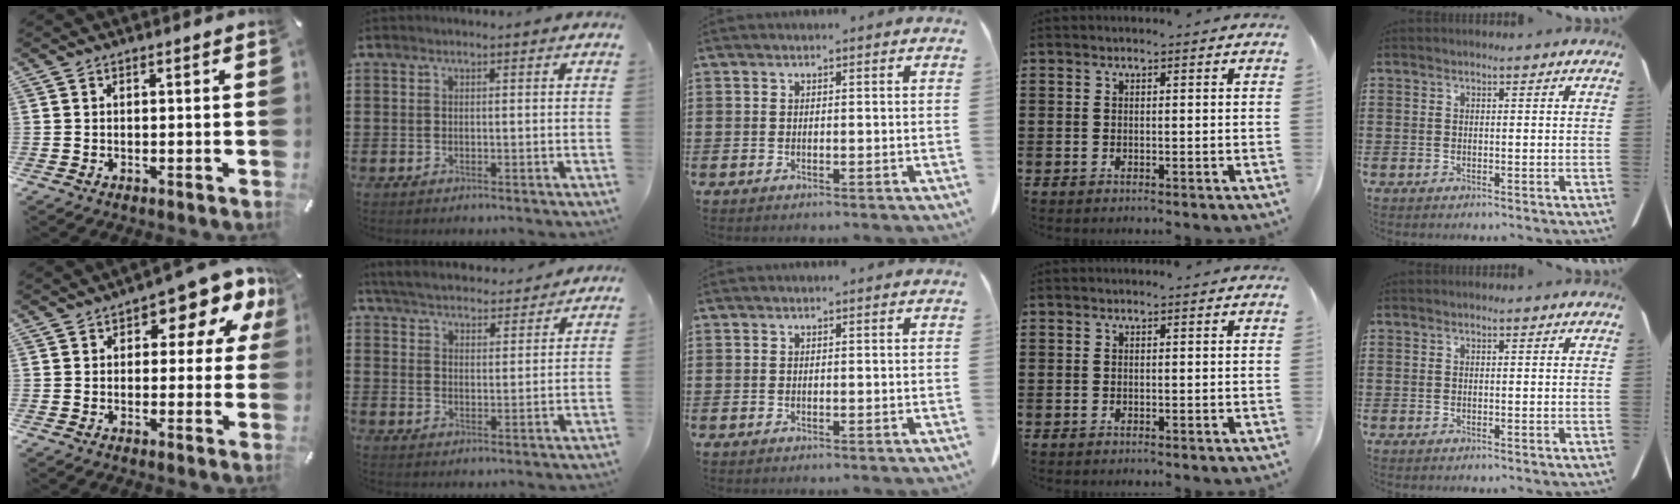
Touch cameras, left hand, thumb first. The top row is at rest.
{"thumb": {"total": 10.8, "force": [5.8, 5.1, 7.5], "torque": [-0.085, -0.047, 0.095]}, "index": {"total": 5.0, "force": [4.8, 0.7, 1.0], "torque": [-0.040, -0.022, 0.086]}}